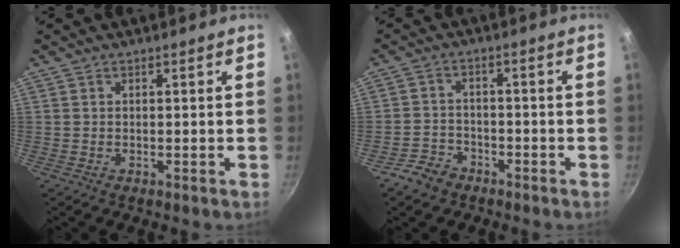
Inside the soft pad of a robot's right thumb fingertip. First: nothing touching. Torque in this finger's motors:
{"motor_torque": [-0.10, -0.19, -0.33, 0.13, -0.02]}